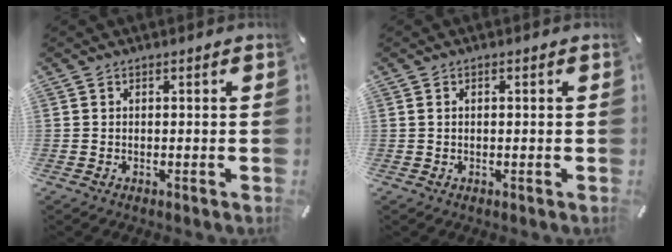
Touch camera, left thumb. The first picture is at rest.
{"total": 0.9, "force": [0.1, 0.4, 0.7], "torque": [-0.014, 0.003, 0.000]}